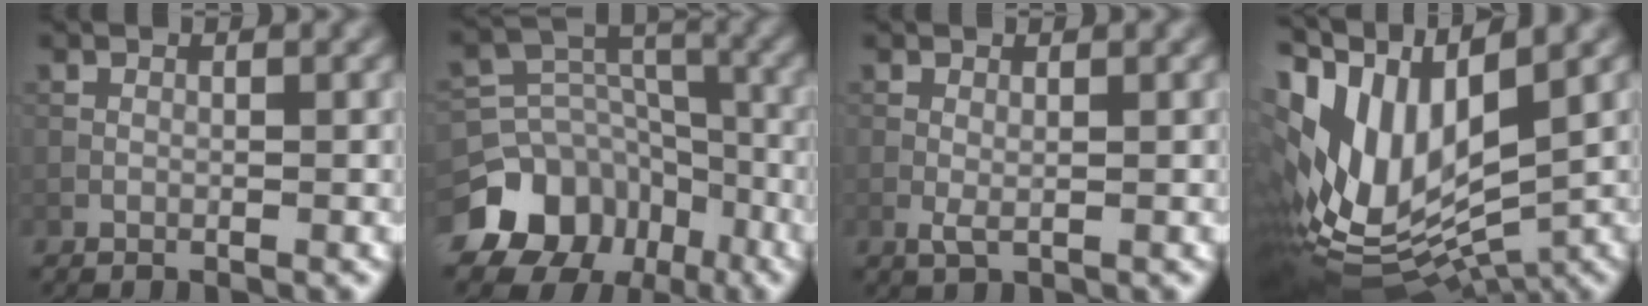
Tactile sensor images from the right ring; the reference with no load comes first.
{"total": 13.9, "force": [-8.8, 10.2, 3.5], "torque": [-0.088, -0.012, -0.139]}
{"total": 0.9, "force": [0.0, 0.3, 0.9], "torque": [-0.022, -0.002, 0.001]}
{"total": 14.0, "force": [2.2, 6.5, 12.1], "torque": [-0.257, -0.004, 0.061]}